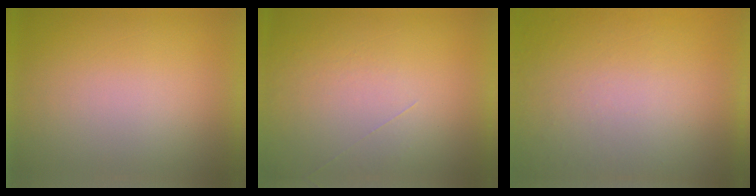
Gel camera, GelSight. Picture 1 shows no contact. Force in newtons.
{"total": 1.1}
{"total": 8.6}